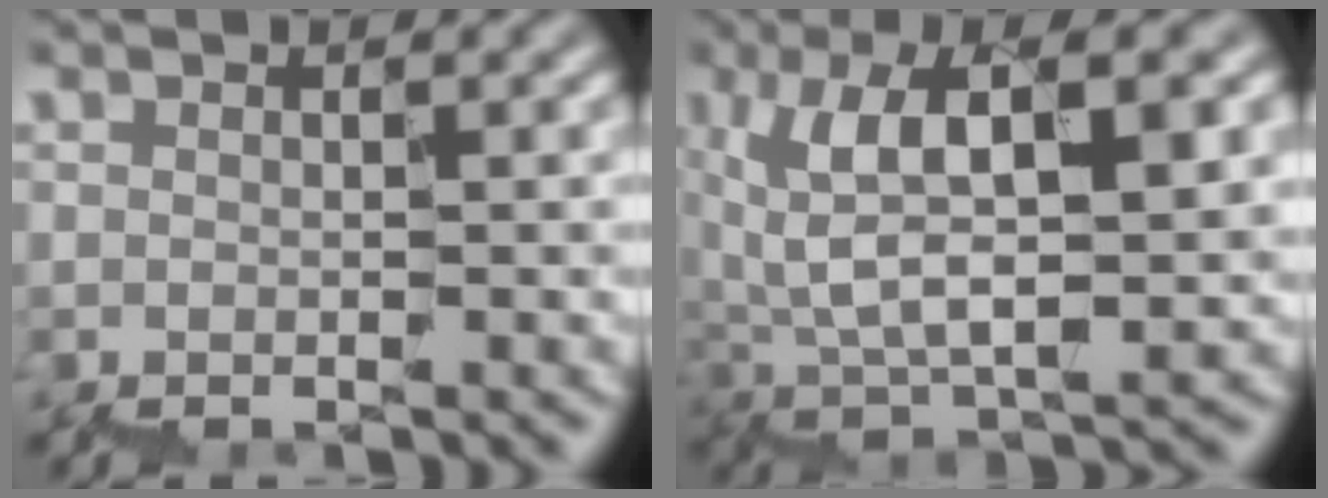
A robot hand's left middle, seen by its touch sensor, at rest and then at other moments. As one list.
[{"total": 6.8, "force": [2.5, 2.3, 5.9], "torque": [-0.124, 0.013, 0.046]}]